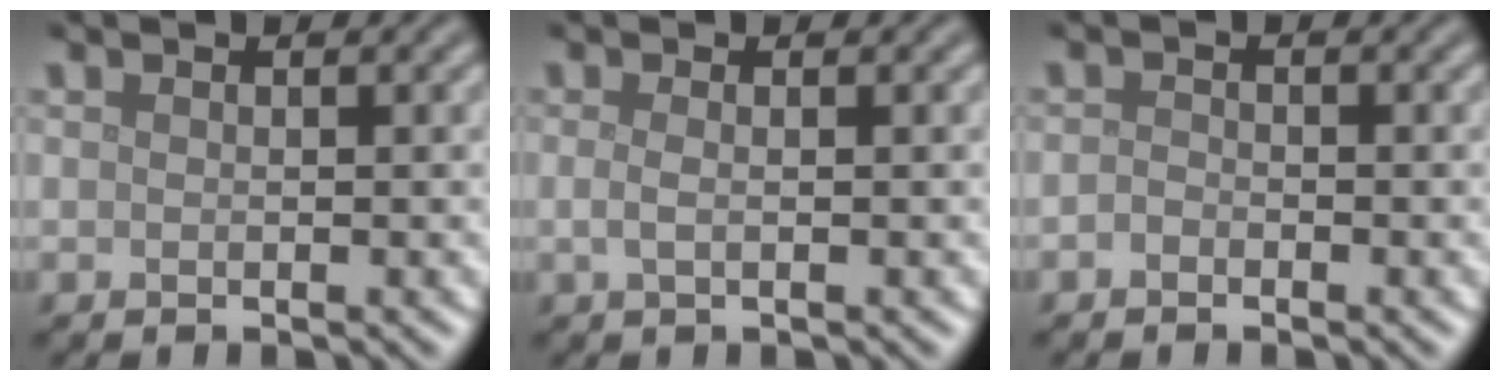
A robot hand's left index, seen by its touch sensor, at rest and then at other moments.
{"total": 1.2, "force": [-0.1, 0.5, 1.1], "torque": [-0.024, -0.002, -0.005]}
{"total": 0.7, "force": [-0.5, 0.4, 0.3], "torque": [-0.006, 0.000, -0.013]}